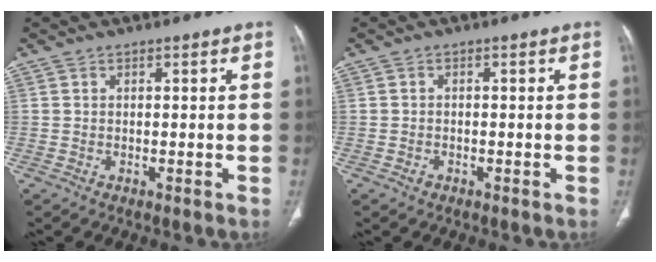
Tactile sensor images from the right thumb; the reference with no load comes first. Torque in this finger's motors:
{"motor_torque": [-0.17, 0.29, -0.25, 0.12, 0.03]}